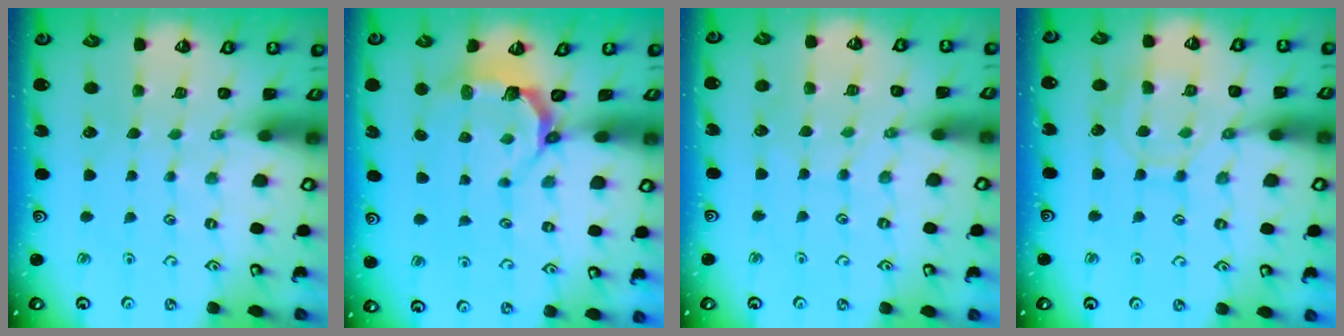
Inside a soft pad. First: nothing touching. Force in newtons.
{"total": 4.8, "press": 3.2, "slide": 3.6}
{"total": 4.6, "press": 4.5, "slide": 0.5}
{"total": 10.8, "press": 10.7, "slide": 1.0}